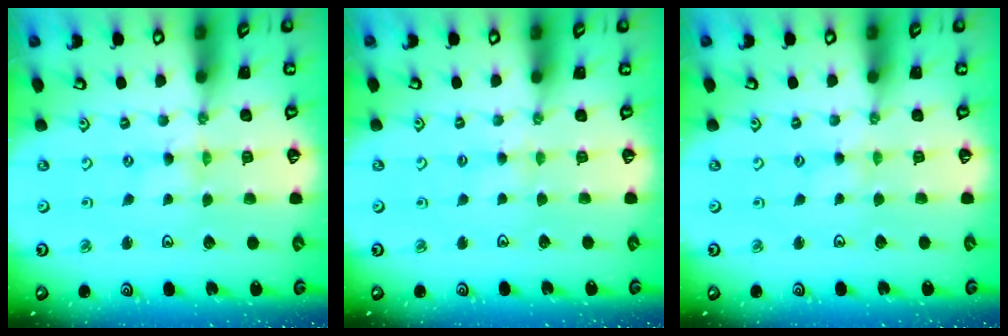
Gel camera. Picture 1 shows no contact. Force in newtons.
{"total": 3.1, "press": 3.0, "slide": 0.4}
{"total": 1.8, "press": 1.8, "slide": 0.2}